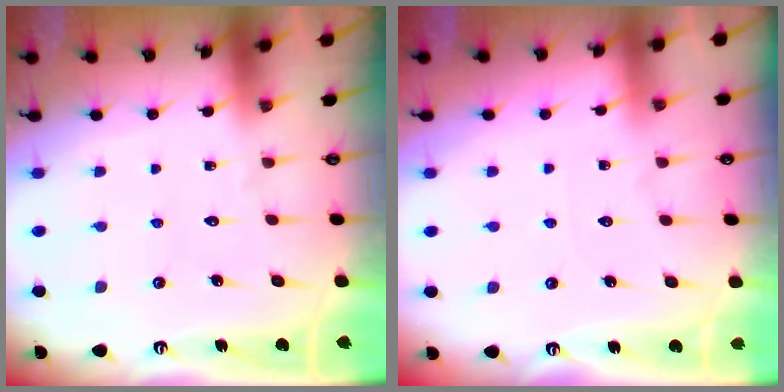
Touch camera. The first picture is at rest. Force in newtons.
{"total": 1.5, "press": 1.4, "slide": 0.2}